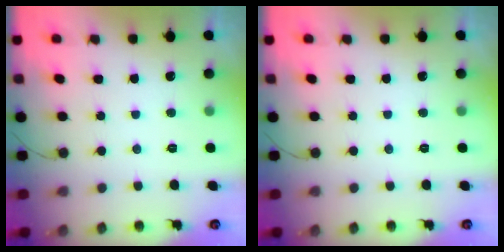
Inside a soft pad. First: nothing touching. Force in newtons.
{"total": 0.0}